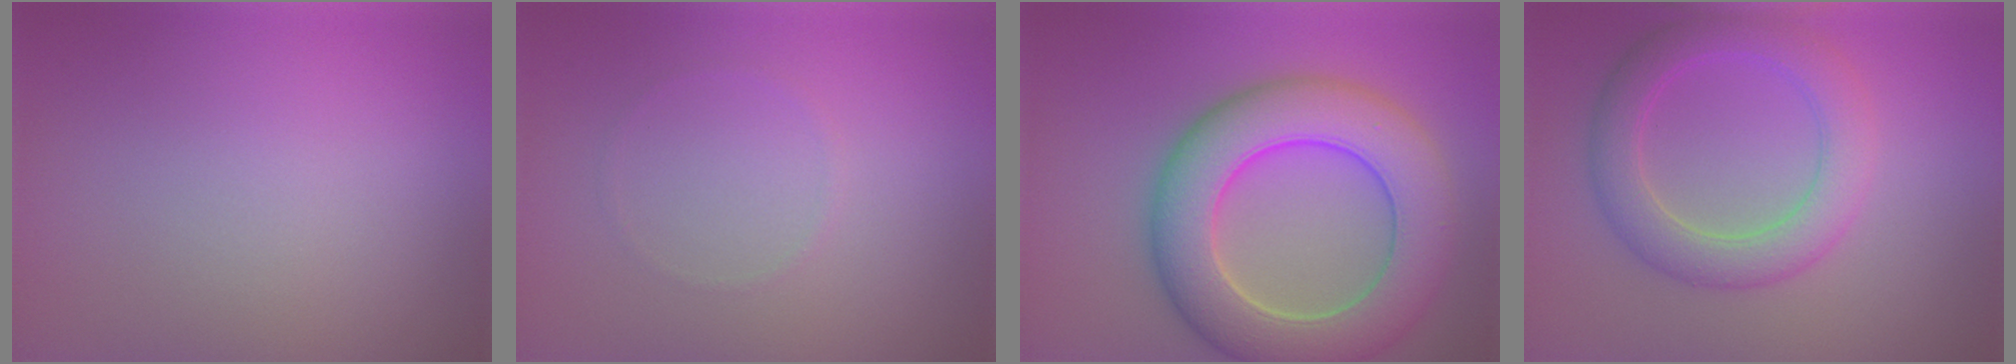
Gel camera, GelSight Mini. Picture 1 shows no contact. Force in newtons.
{"total": 0.5, "press": 0.5, "slide": 0.1}
{"total": 10.2, "press": 10.2, "slide": 0.7}
{"total": 4.8, "press": 4.8, "slide": 0.1}